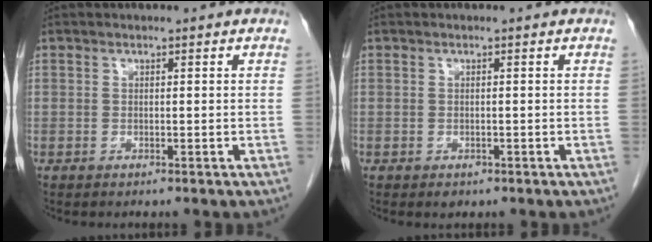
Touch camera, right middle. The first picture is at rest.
{"total": 1.0, "force": [-0.6, 0.7, 0.5], "torque": [-0.008, 0.000, -0.003]}